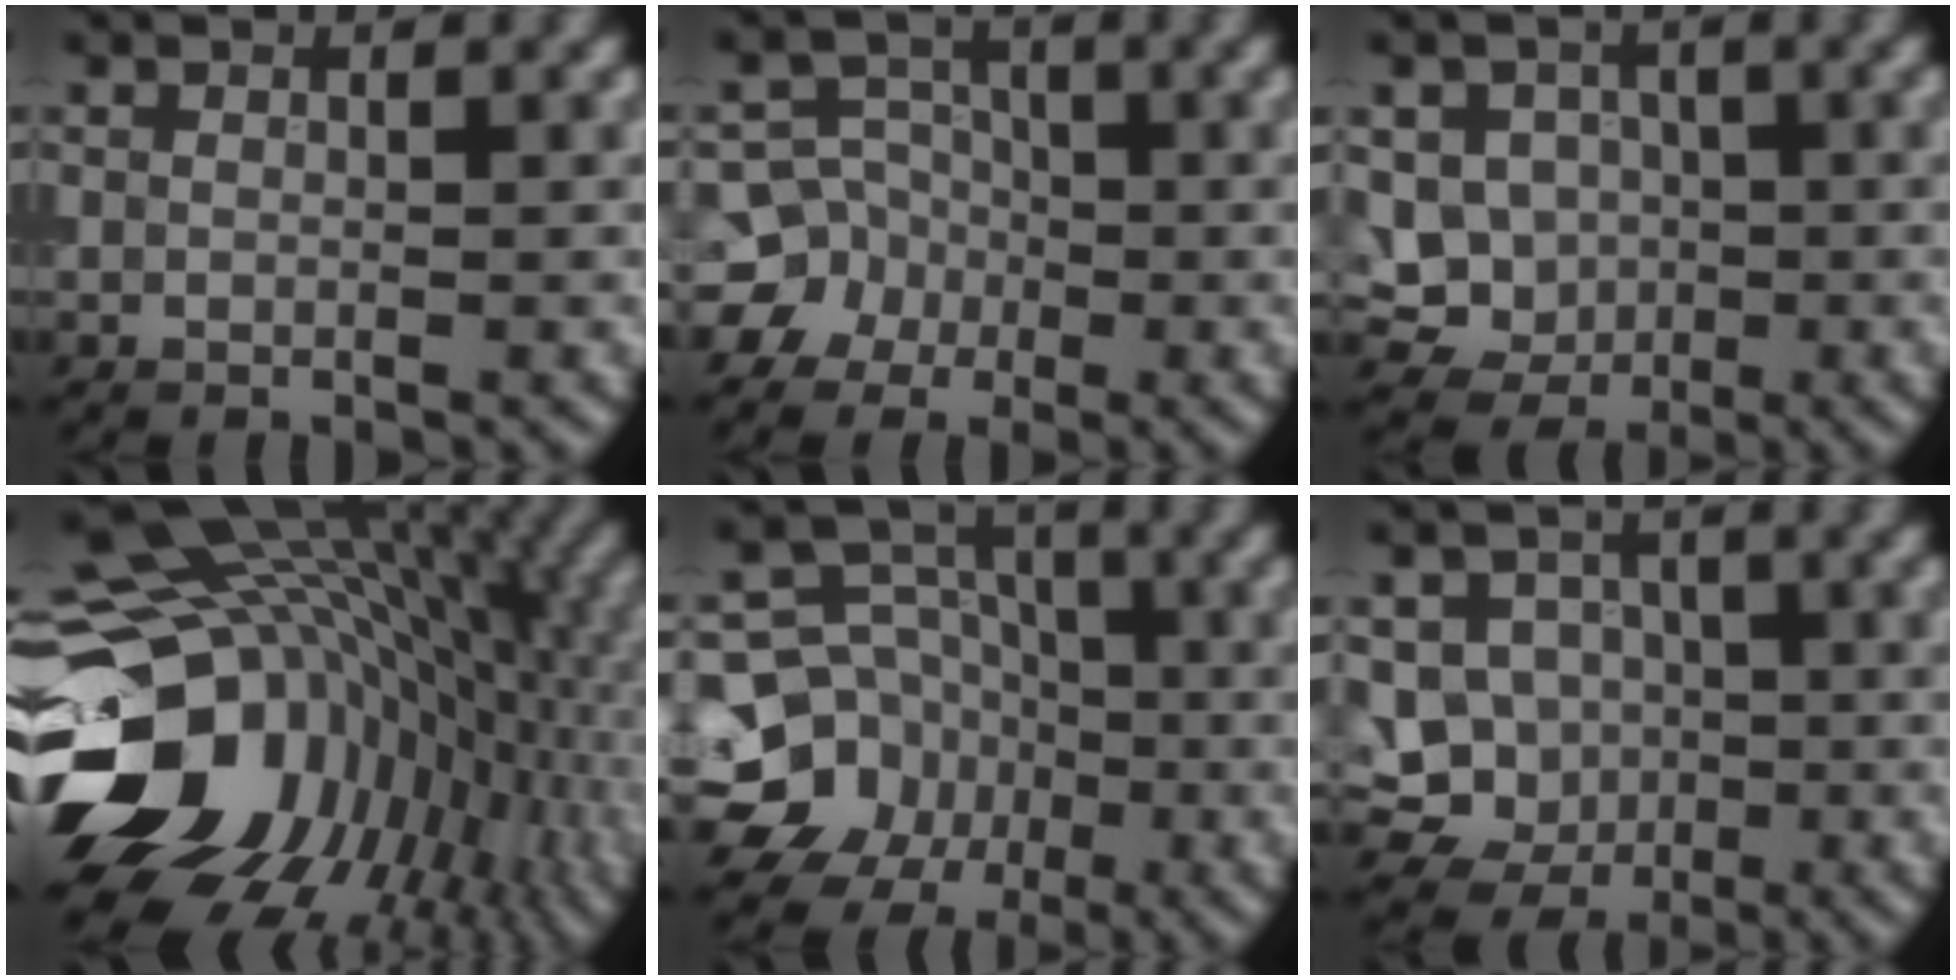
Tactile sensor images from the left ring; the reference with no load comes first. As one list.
[{"total": 6.2, "force": [-2.4, 5.6, 0.7], "torque": [0.004, 0.006, -0.061]}, {"total": 6.8, "force": [-0.4, 6.4, 2.3], "torque": [-0.030, 0.024, -0.040]}, {"total": 18.3, "force": [-1.7, 14.3, 11.3], "torque": [-0.212, -0.046, 0.012]}, {"total": 9.1, "force": [-3.1, 8.1, 2.9], "torque": [-0.040, 0.006, -0.084]}, {"total": 7.9, "force": [-1.7, 7.4, 2.2], "torque": [-0.018, 0.022, -0.061]}]